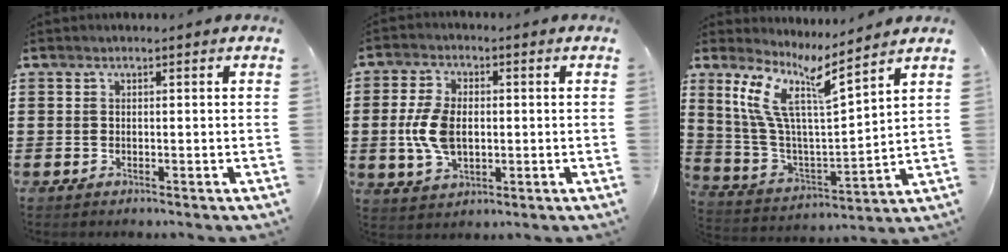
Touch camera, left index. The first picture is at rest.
{"total": 7.7, "force": [-0.3, 4.7, 6.1], "torque": [-0.150, 0.003, -0.012]}
{"total": 10.3, "force": [6.7, 2.0, 7.5], "torque": [-0.177, -0.041, 0.113]}